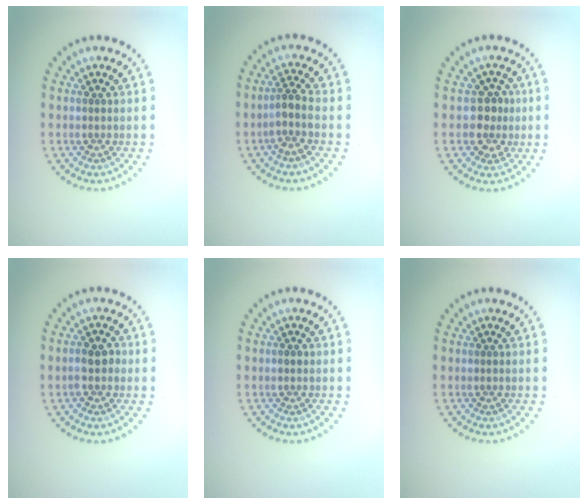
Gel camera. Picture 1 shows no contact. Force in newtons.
{"total": 2.3, "press": 1.7, "slide": 1.5}
{"total": 2.5, "press": 2.3, "slide": 0.9}
{"total": 2.0, "press": 1.9, "slide": 0.4}
{"total": 0.7, "press": 0.7, "slide": 0.1}
{"total": 0.0}